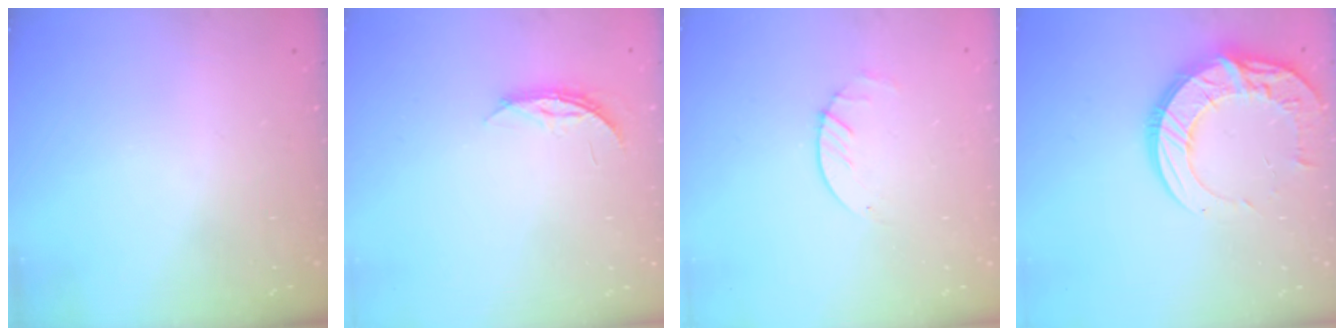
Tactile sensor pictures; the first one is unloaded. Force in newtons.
{"total": 3.8, "press": 3.8, "slide": 0.3}
{"total": 1.7, "press": 1.6, "slide": 0.2}
{"total": 15.2, "press": 15.2, "slide": 1.3}